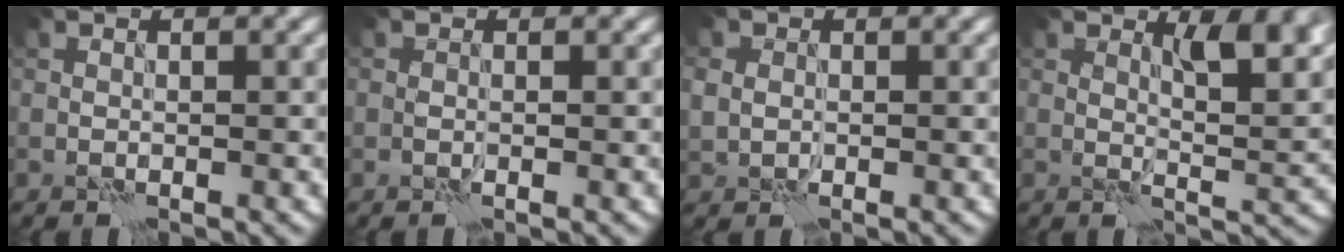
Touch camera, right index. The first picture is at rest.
{"total": 0.8, "force": [0.0, 0.4, 0.6], "torque": [-0.014, -0.002, -0.001]}
{"total": 2.1, "force": [0.1, 1.7, 1.1], "torque": [-0.028, 0.000, 0.005]}
{"total": 5.4, "force": [2.4, 1.7, 4.6], "torque": [-0.067, -0.005, 0.039]}